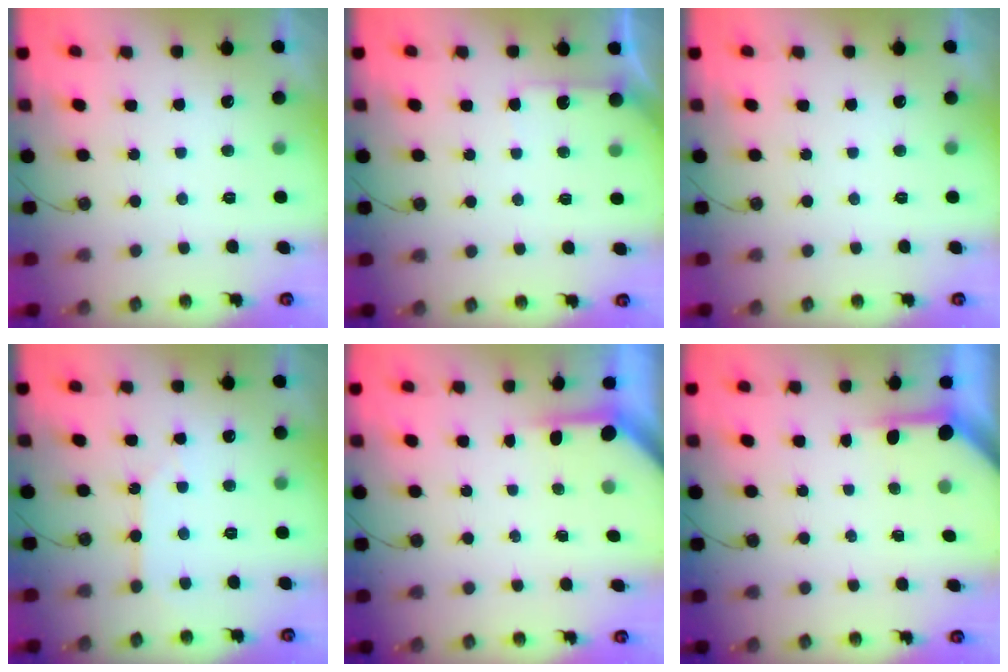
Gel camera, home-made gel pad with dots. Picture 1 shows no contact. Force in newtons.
{"total": 3.9, "press": 3.8, "slide": 0.5}
{"total": 0.0}
{"total": 2.1, "press": 2.1, "slide": 0.3}
{"total": 3.3, "press": 3.3, "slide": 0.3}
{"total": 4.0, "press": 4.0, "slide": 0.4}